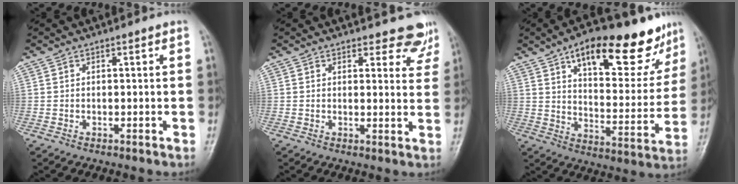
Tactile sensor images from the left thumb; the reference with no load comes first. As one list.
[{"total": 6.1, "force": [5.4, 2.5, 1.1], "torque": [0.025, -0.035, 0.047]}, {"total": 22.5, "force": [14.2, 8.6, 15.1], "torque": [-0.166, -0.041, 0.215]}]